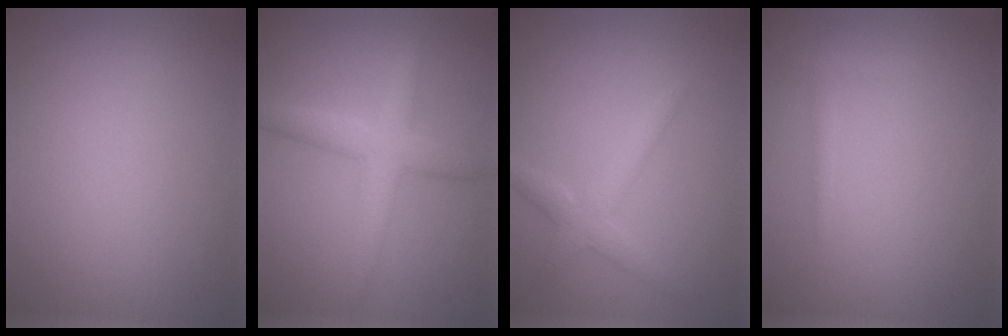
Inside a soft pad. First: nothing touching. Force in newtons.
{"total": 3.8, "press": 3.8, "slide": 0.2}
{"total": 2.5, "press": 2.5, "slide": 0.1}
{"total": 0.8, "press": 0.8, "slide": 0.0}